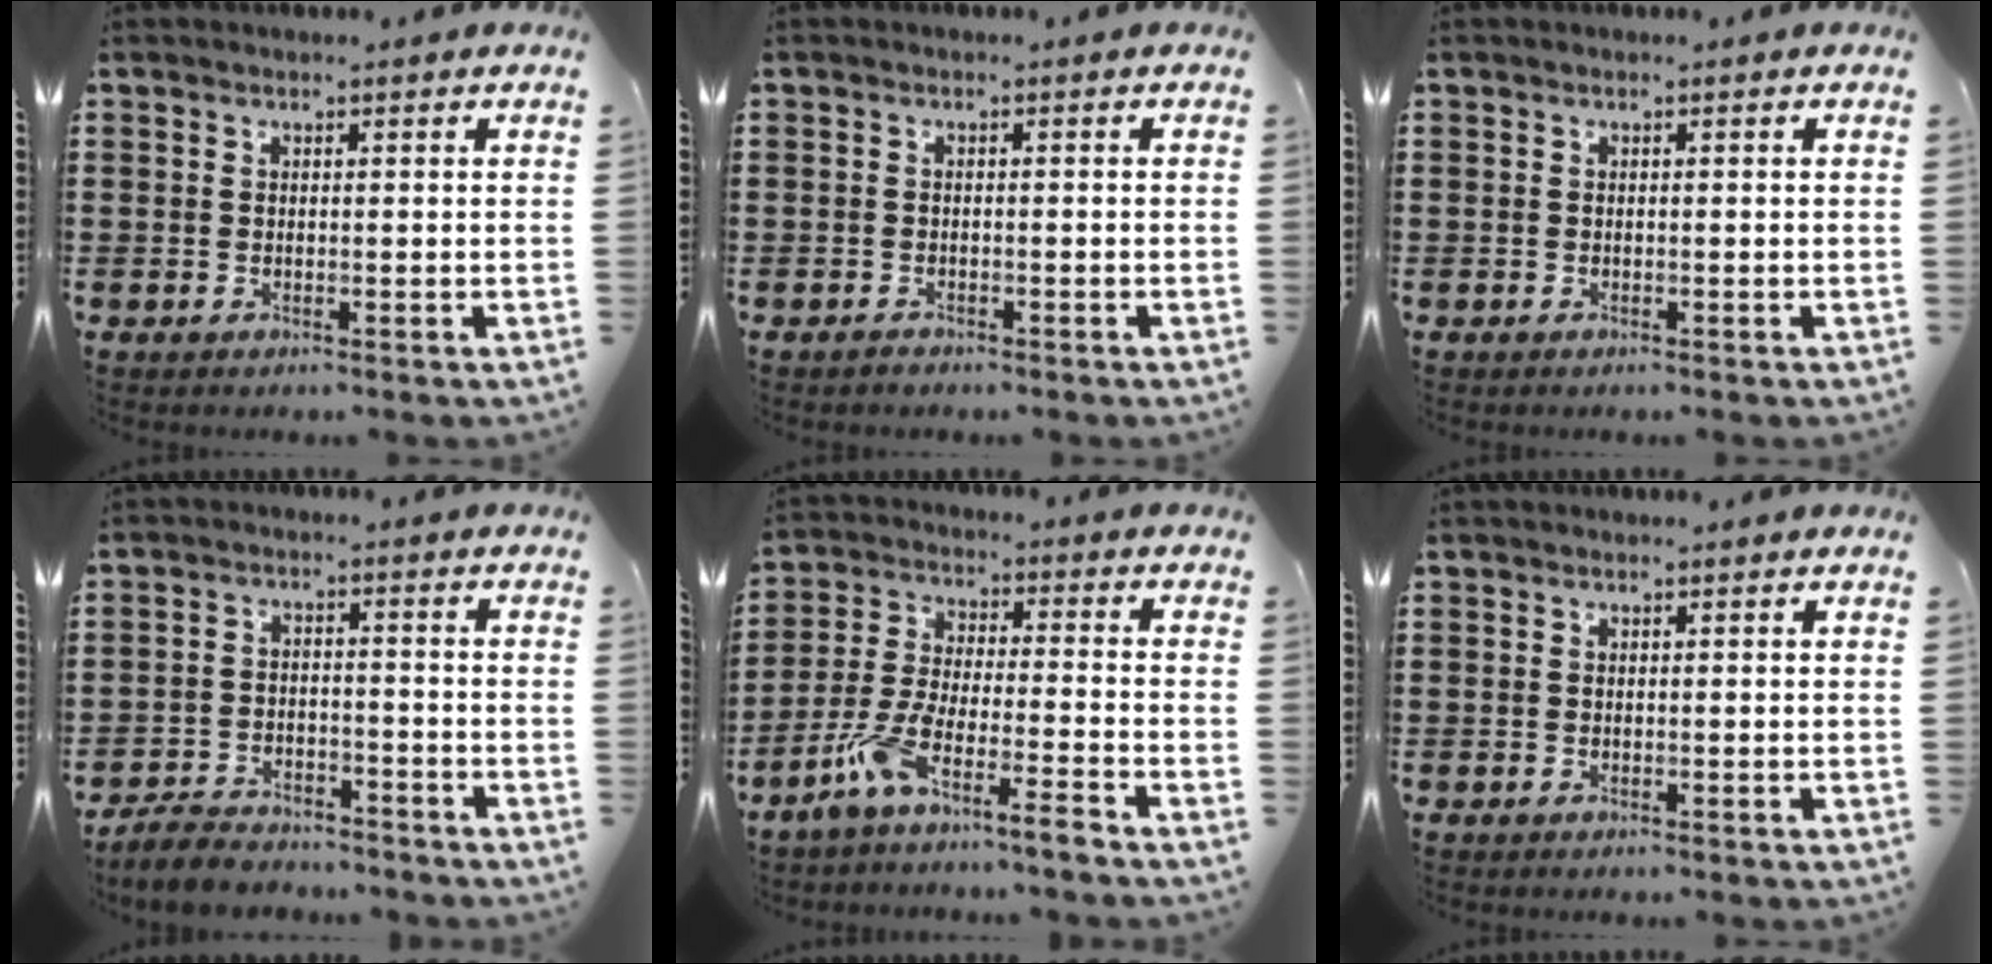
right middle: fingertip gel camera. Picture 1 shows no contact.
{"total": 0.7, "force": [-0.7, 0.2, 0.1], "torque": [-0.004, -0.002, -0.014]}
{"total": 0.0}
{"total": 4.5, "force": [-4.3, 0.9, 0.8], "torque": [-0.029, 0.003, -0.092]}
{"total": 7.4, "force": [-6.4, -0.3, 3.6], "torque": [-0.092, -0.016, -0.132]}
{"total": 0.0}